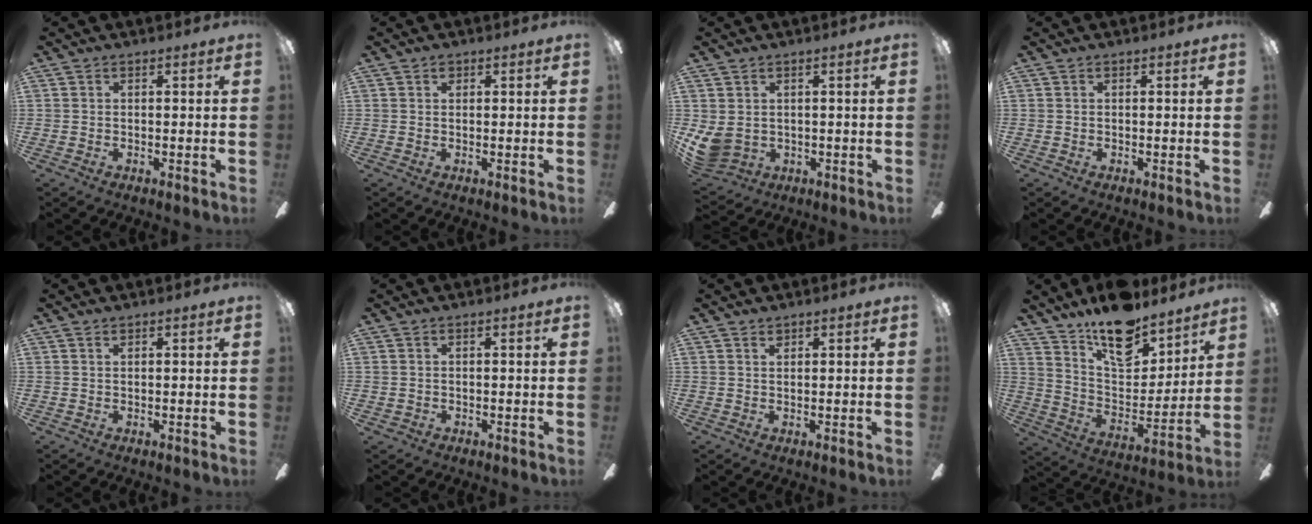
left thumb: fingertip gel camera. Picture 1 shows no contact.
{"total": 1.1, "force": [0.6, 0.6, 0.6], "torque": [-0.006, -0.001, 0.009]}
{"total": 5.2, "force": [1.2, 4.2, 2.9], "torque": [-0.082, -0.011, 0.023]}
{"total": 0.0}
{"total": 0.6, "force": [0.4, 0.3, 0.4], "torque": [-0.010, 0.002, 0.007]}
{"total": 0.6, "force": [0.2, 0.5, 0.3], "torque": [-0.006, 0.004, 0.002]}
{"total": 1.2, "force": [1.0, 0.5, 0.5], "torque": [-0.004, -0.003, 0.016]}
{"total": 17.0, "force": [13.4, 7.1, 7.6], "torque": [-0.130, -0.095, 0.237]}